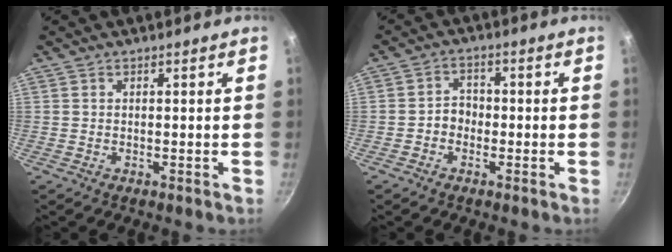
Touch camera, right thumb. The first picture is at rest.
{"total": 3.5, "force": [-1.2, 2.8, 1.6], "torque": [-0.003, 0.020, -0.027]}